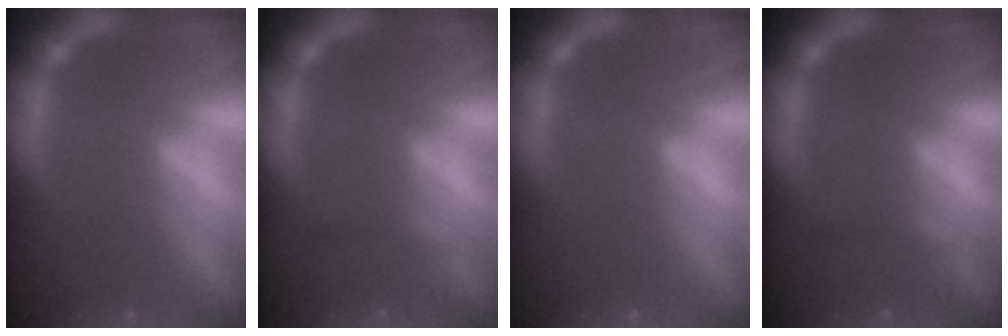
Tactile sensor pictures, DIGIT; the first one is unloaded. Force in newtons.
{"total": 0.9}
{"total": 0.0}
{"total": 0.9}